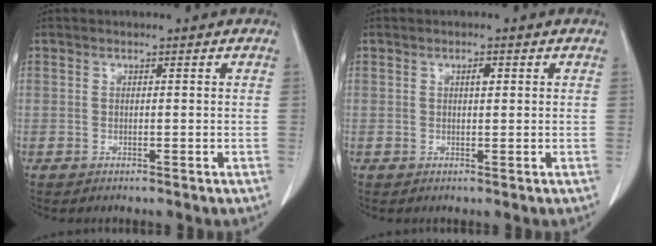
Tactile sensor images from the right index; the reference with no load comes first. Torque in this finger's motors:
{"motor_torque": [0.10, -0.08, 0.00, 0.01]}